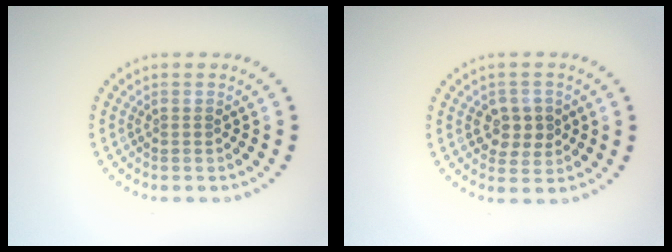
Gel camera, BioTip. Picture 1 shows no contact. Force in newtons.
{"total": 2.8, "press": 2.8, "slide": 0.5}